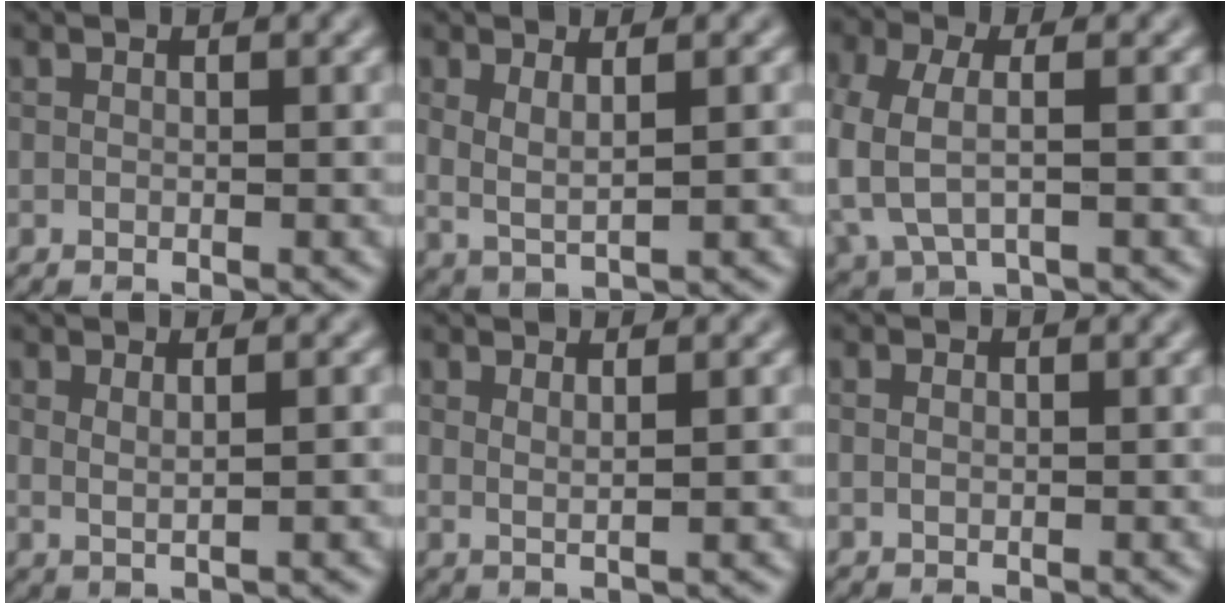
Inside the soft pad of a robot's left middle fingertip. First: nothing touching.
{"total": 2.3, "force": [0.9, 0.8, 2.0], "torque": [-0.038, -0.008, 0.021]}
{"total": 4.7, "force": [-0.8, 2.8, 3.7], "torque": [-0.101, -0.005, -0.015]}
{"total": 1.8, "force": [0.6, 0.7, 1.6], "torque": [-0.021, -0.002, 0.008]}
{"total": 1.7, "force": [0.9, 0.6, 1.3], "torque": [-0.015, -0.003, 0.011]}
{"total": 0.7, "force": [0.1, 0.6, 0.5], "torque": [-0.010, 0.001, 0.003]}